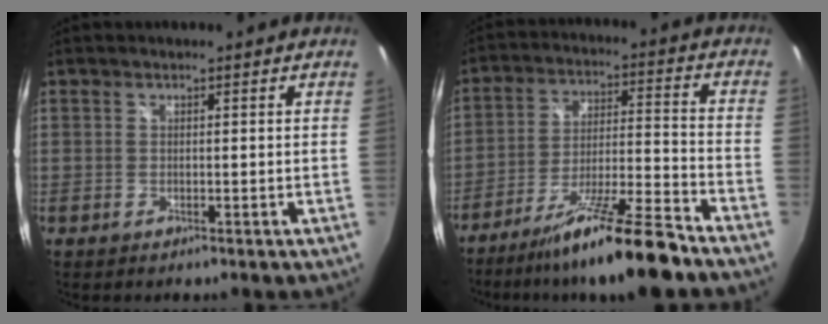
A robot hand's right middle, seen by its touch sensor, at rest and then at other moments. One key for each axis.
{"total": 15.9, "fx": -12.9, "fy": 0.1, "fz": 9.3, "tx": -0.176, "ty": -0.011, "tz": -0.213}